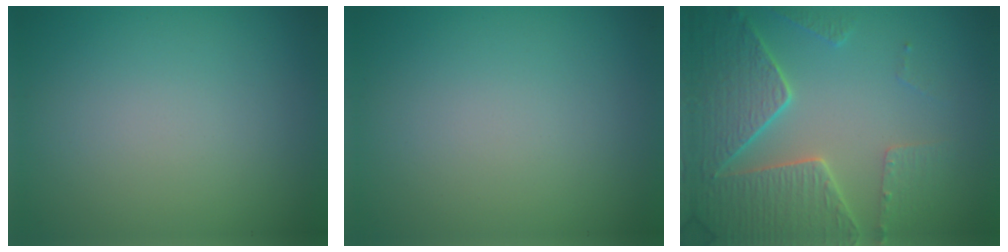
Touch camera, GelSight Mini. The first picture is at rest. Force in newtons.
{"total": 0.0}
{"total": 6.4, "press": 5.2, "slide": 3.8}